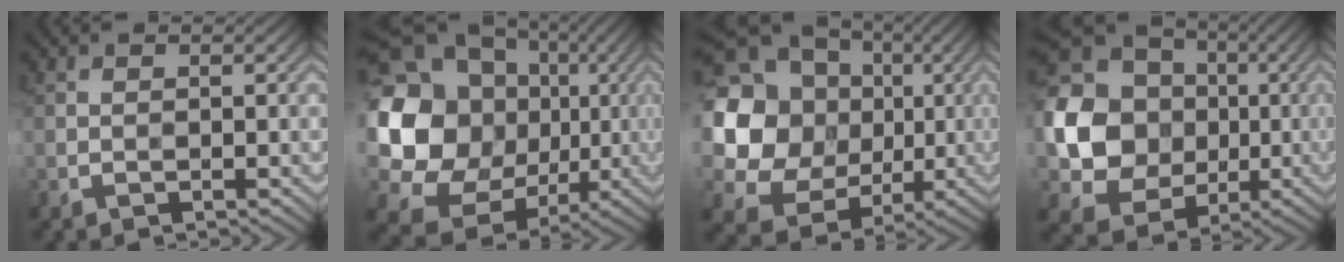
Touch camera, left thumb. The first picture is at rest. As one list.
[{"total": 23.8, "force": [2.6, 21.0, 11.0], "torque": [-0.302, -0.012, 0.054]}, {"total": 22.4, "force": [4.1, 20.2, 8.9], "torque": [-0.274, 0.021, 0.070]}, {"total": 17.5, "force": [0.4, 15.7, 7.8], "torque": [-0.236, -0.019, 0.003]}]